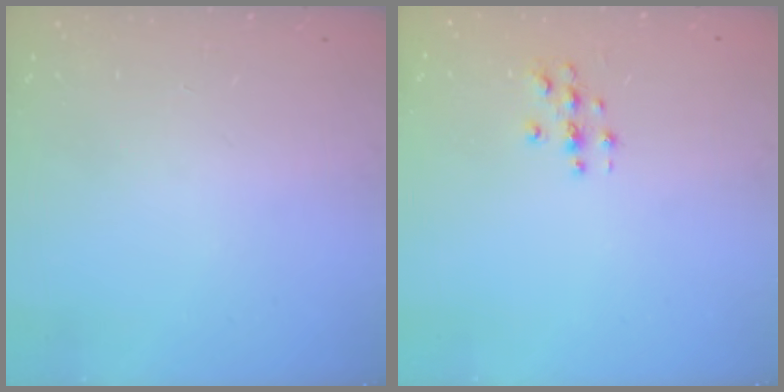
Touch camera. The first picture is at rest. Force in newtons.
{"total": 2.8, "press": 2.8, "slide": 0.3}